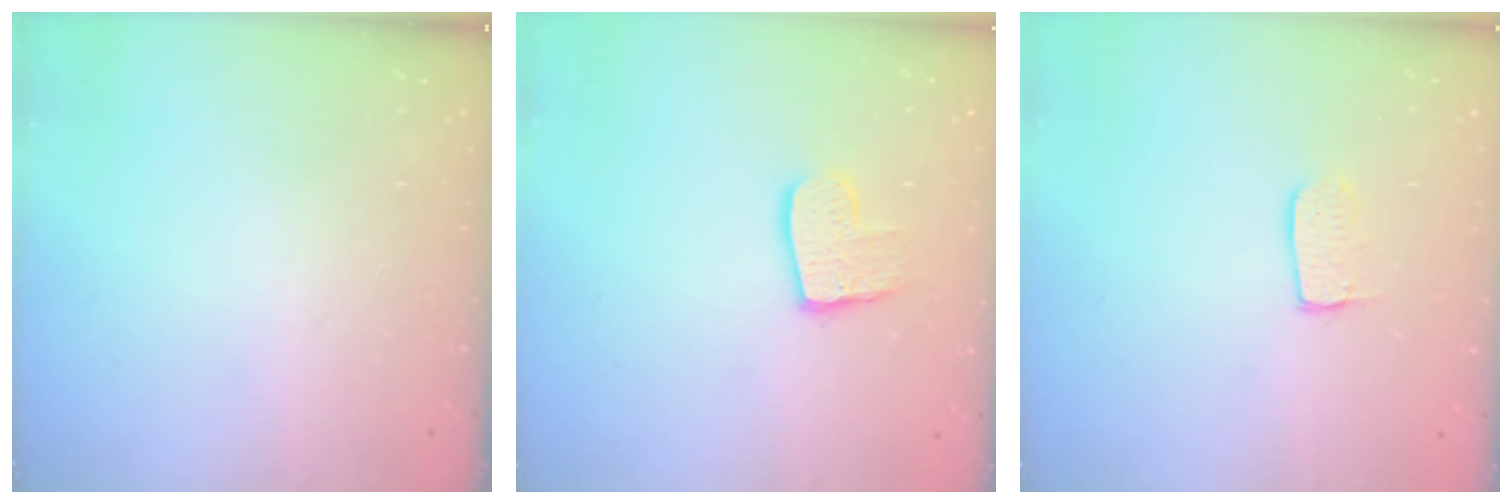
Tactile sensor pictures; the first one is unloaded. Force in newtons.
{"total": 10.1, "press": 10.0, "slide": 0.7}
{"total": 6.2, "press": 6.2, "slide": 0.4}